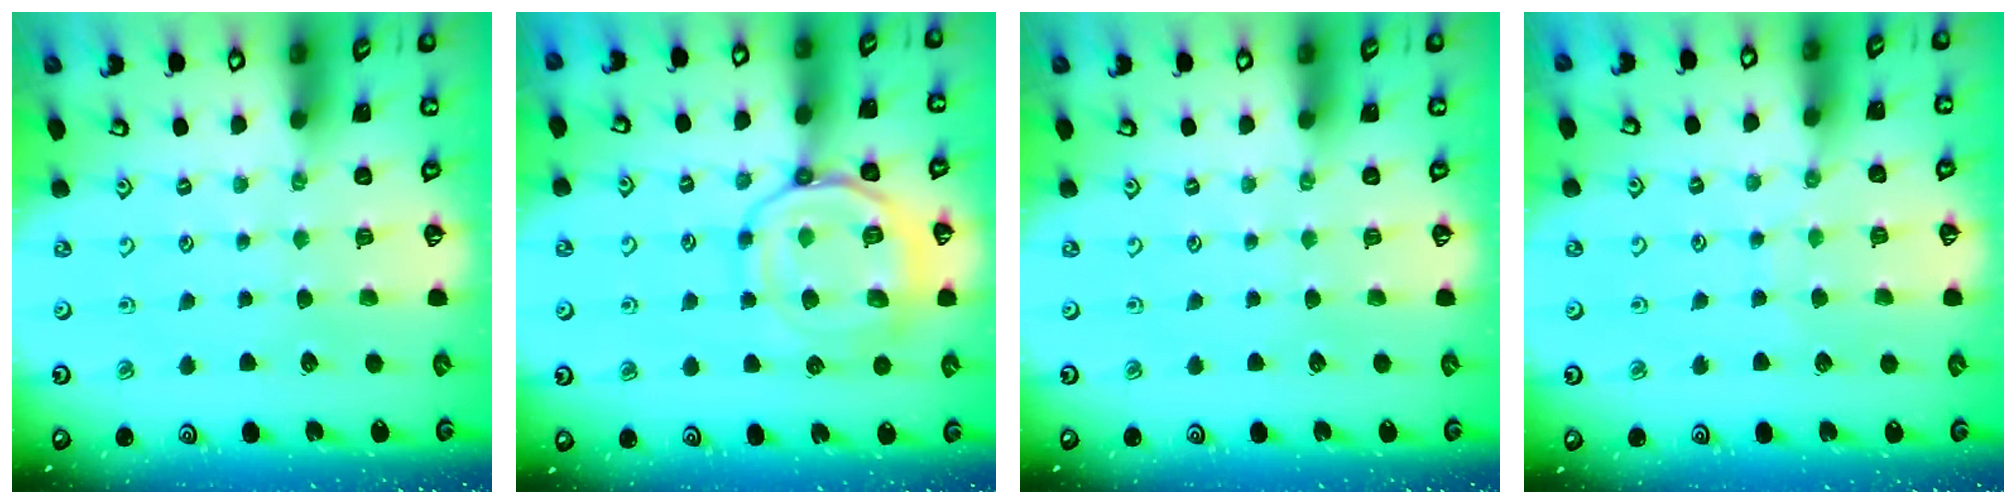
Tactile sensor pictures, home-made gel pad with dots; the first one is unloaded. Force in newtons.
{"total": 13.9, "press": 13.8, "slide": 1.5}
{"total": 0.0}
{"total": 5.6, "press": 5.6, "slide": 0.6}